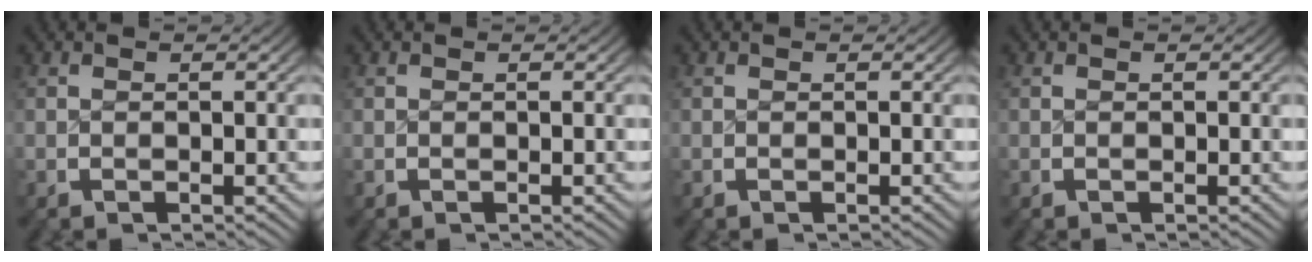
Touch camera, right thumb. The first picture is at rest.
{"total": 0.0}
{"total": 0.0}
{"total": 0.0}